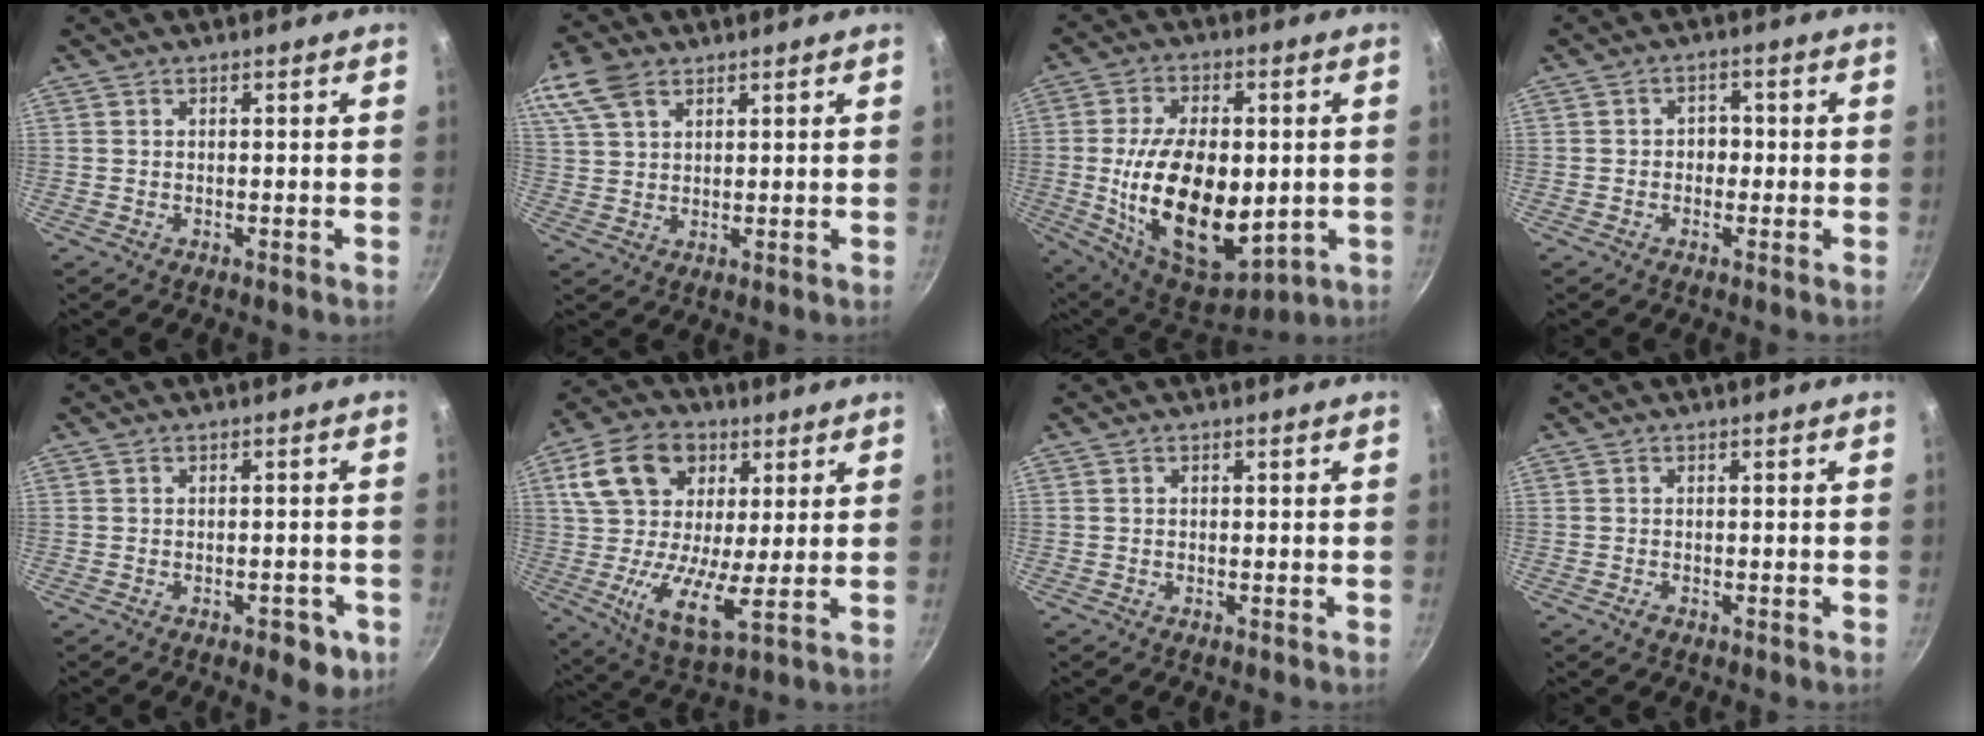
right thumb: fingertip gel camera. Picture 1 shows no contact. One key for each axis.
{"total": 9.5, "fx": 5.3, "fy": 5.7, "fz": 5.4, "tx": -0.110, "ty": 0.009, "tz": 0.104}
{"total": 23.2, "fx": -1.7, "fy": 13.3, "fz": 18.9, "tx": -0.314, "ty": -0.010, "tz": -0.009}
{"total": 2.7, "fx": -0.6, "fy": 2.3, "fz": 1.3, "tx": -0.001, "ty": 0.010, "tz": -0.012}
{"total": 5.4, "fx": -2.4, "fy": 2.8, "fz": 4.0, "tx": -0.029, "ty": 0.018, "tz": -0.021}
{"total": 17.7, "fx": 4.9, "fy": 11.1, "fz": 12.9, "tx": -0.215, "ty": -0.011, "tz": 0.074}
{"total": 0.0}
{"total": 1.1, "fx": -0.6, "fy": 0.7, "fz": 0.6, "tx": -0.010, "ty": 0.001, "tz": -0.012}